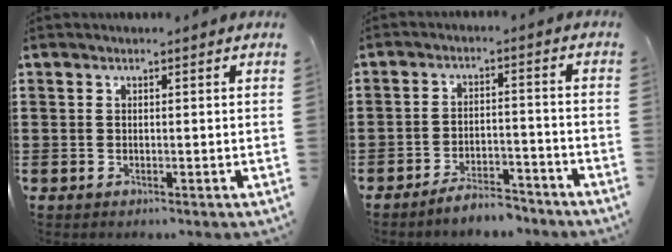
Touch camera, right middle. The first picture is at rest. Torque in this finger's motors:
{"motor_torque": [1.95, 0.19, 0.19, 0.07]}